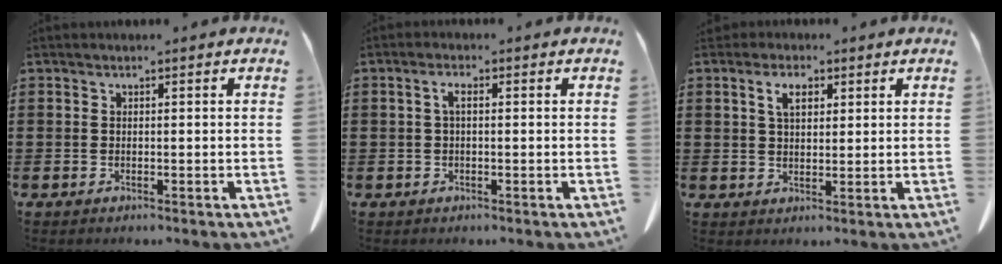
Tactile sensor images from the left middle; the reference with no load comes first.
{"total": 2.0, "force": [0.1, 0.6, 1.9], "torque": [-0.038, 0.003, 0.001]}
{"total": 3.8, "force": [1.9, 2.1, 2.6], "torque": [-0.051, 0.006, 0.031]}